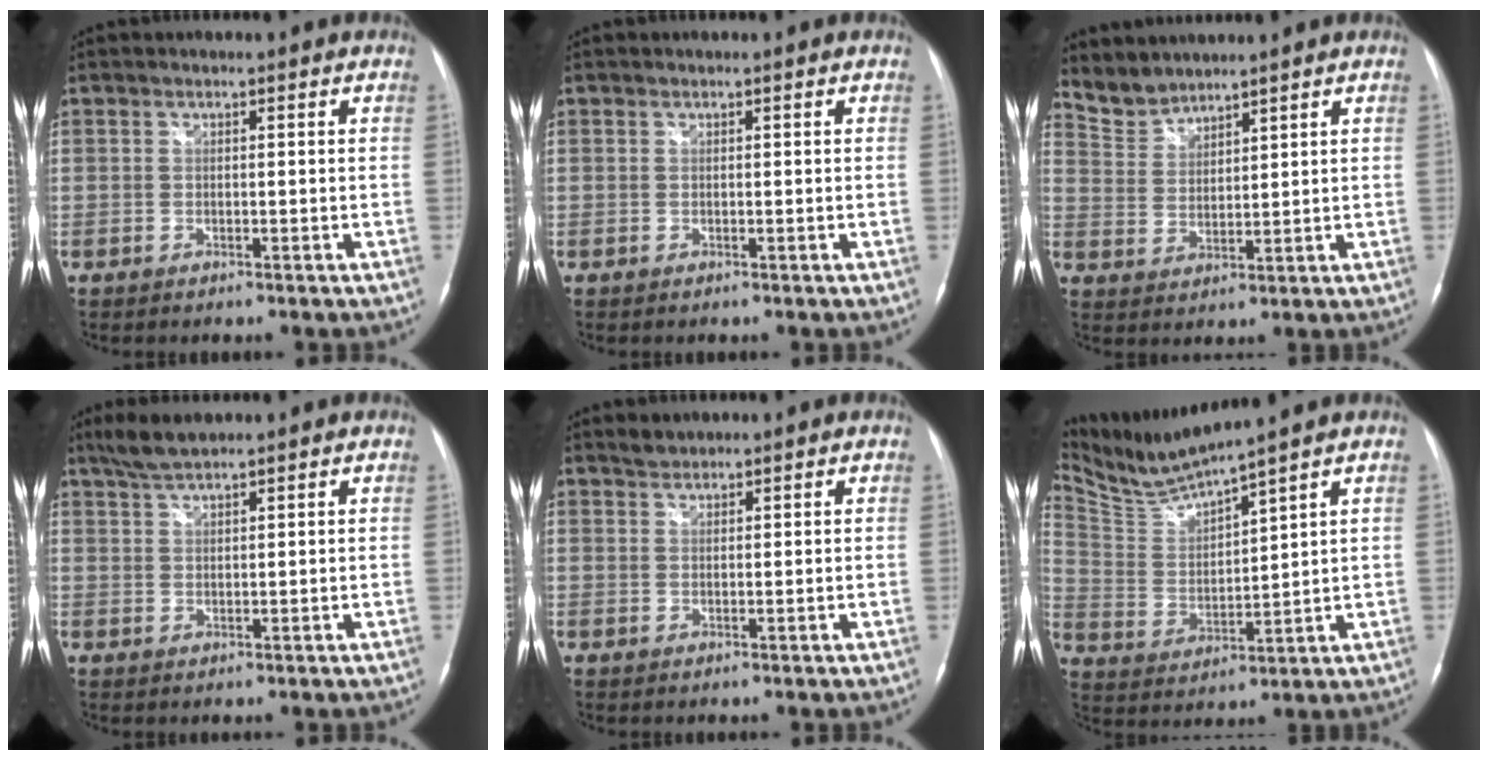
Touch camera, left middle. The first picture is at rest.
{"total": 0.0}
{"total": 4.7, "force": [4.6, 0.9, -0.3], "torque": [-0.002, 0.011, 0.105]}
{"total": 3.9, "force": [3.4, 0.3, 1.9], "torque": [-0.046, 0.007, 0.068]}
{"total": 1.5, "force": [1.4, 0.5, 0.0], "torque": [-0.003, 0.002, 0.025]}
{"total": 8.6, "force": [8.1, -1.5, 2.4], "torque": [-0.069, -0.008, 0.174]}